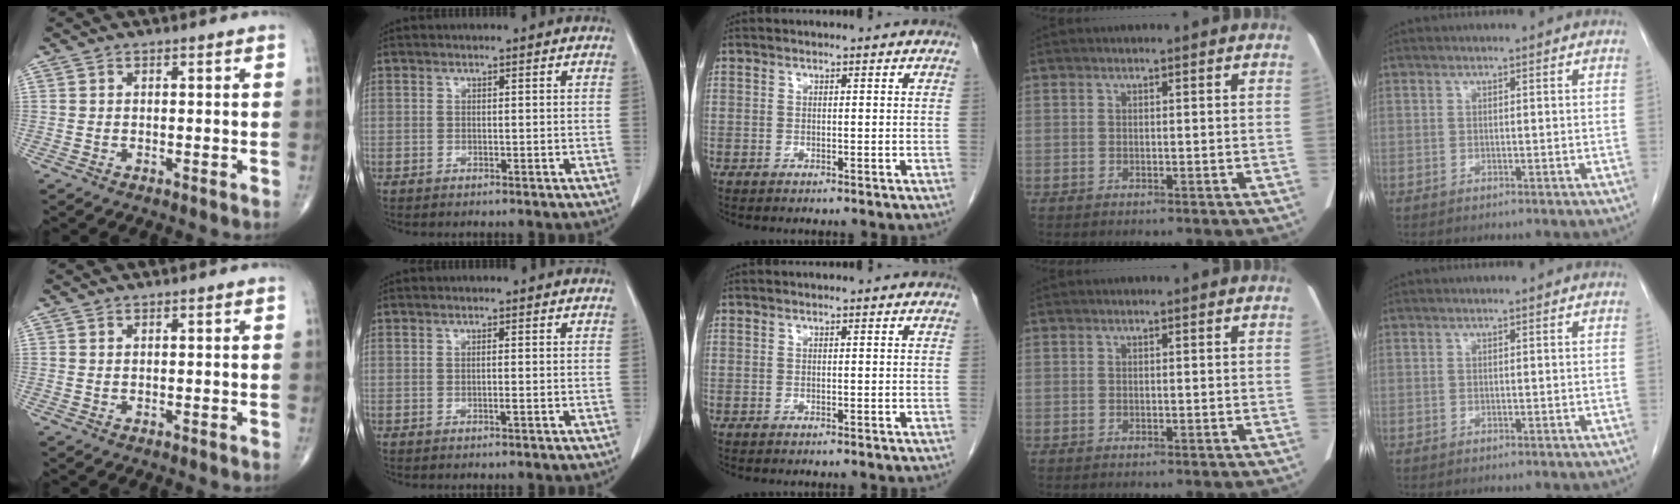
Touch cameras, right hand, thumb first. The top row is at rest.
{"index": {"total": 0.7, "force": [-0.2, -0.1, 0.7], "torque": [-0.011, 0.000, -0.002]}}